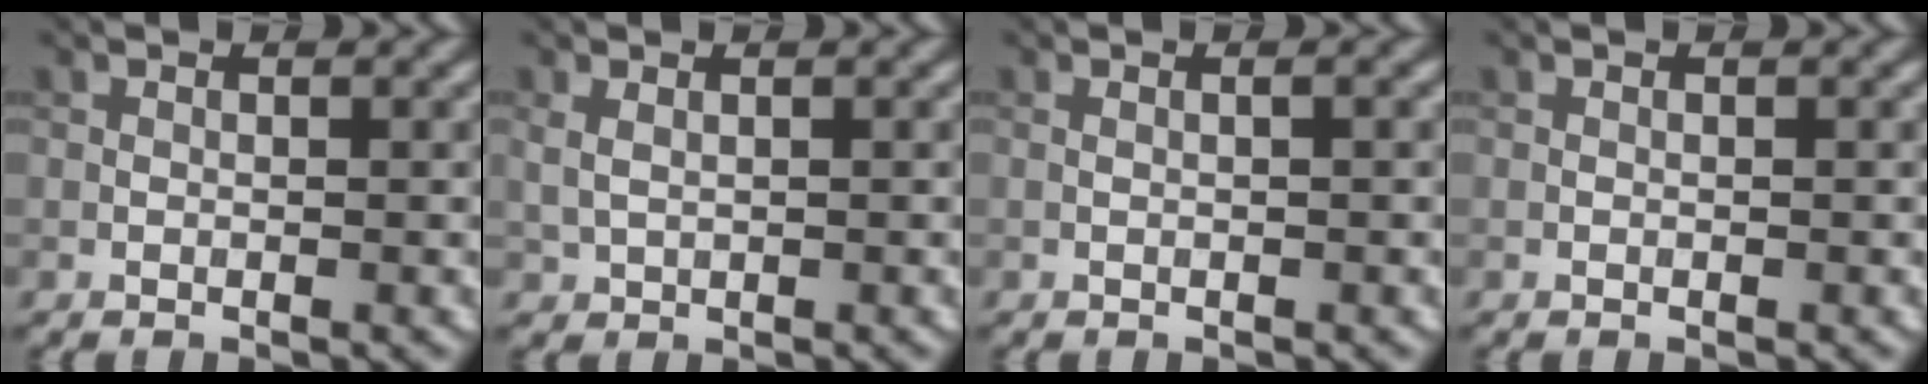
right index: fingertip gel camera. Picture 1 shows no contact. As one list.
[{"total": 1.3, "force": [0.5, 0.9, 0.9], "torque": [-0.025, 0.000, 0.013]}, {"total": 1.3, "force": [0.5, 0.5, 1.1], "torque": [-0.013, -0.003, -0.002]}, {"total": 0.0}]